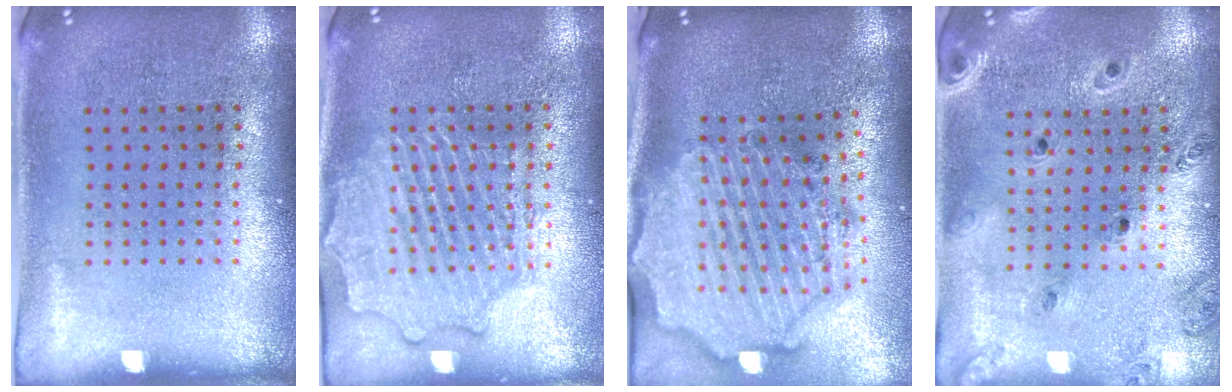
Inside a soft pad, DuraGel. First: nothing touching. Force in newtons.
{"total": 3.5, "press": 3.4, "slide": 0.5}
{"total": 3.5, "press": 2.9, "slide": 1.9}
{"total": 0.8, "press": 0.8, "slide": 0.1}